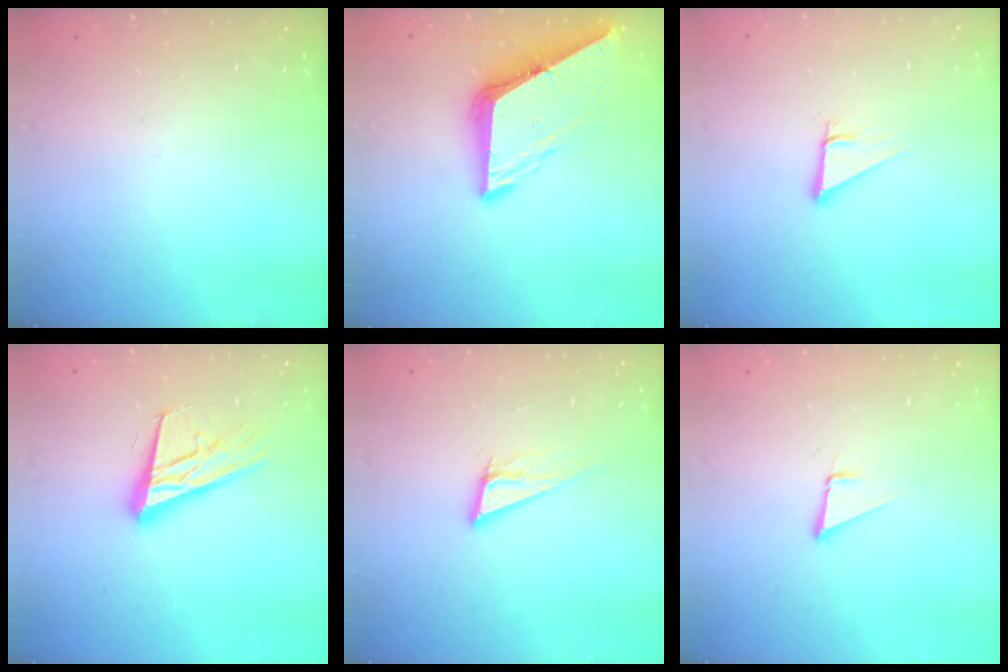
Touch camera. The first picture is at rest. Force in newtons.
{"total": 9.9, "press": 9.9, "slide": 1.1}
{"total": 3.3, "press": 3.3, "slide": 0.2}
{"total": 18.0, "press": 17.5, "slide": 3.9}
{"total": 9.2, "press": 8.4, "slide": 3.5}
{"total": 1.7, "press": 1.7, "slide": 0.1}